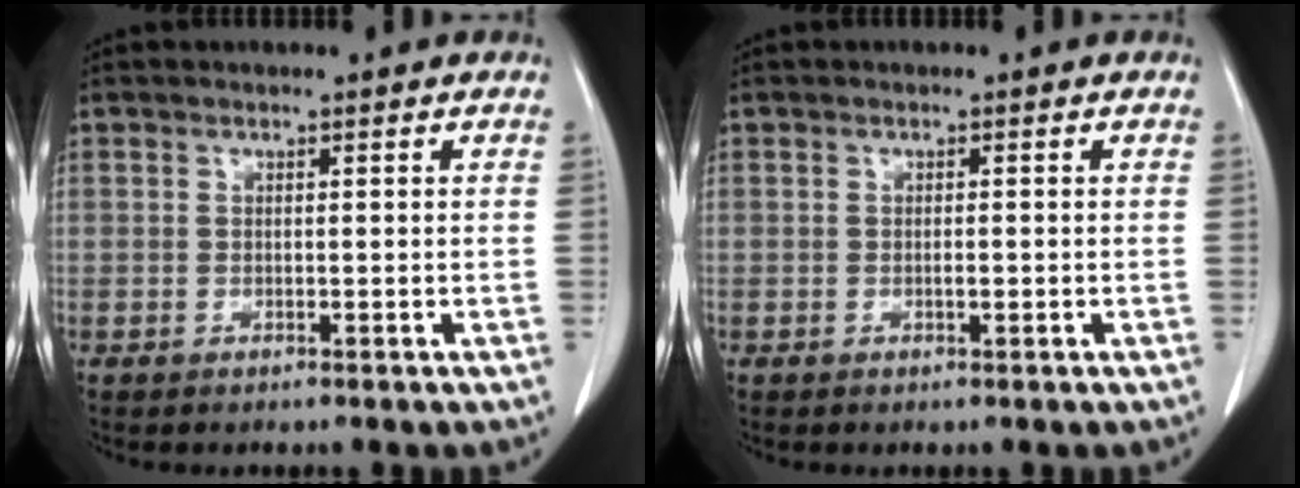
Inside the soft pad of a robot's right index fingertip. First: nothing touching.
{"total": 0.7, "force": [0.0, 0.2, 0.7], "torque": [-0.012, 0.000, 0.000]}